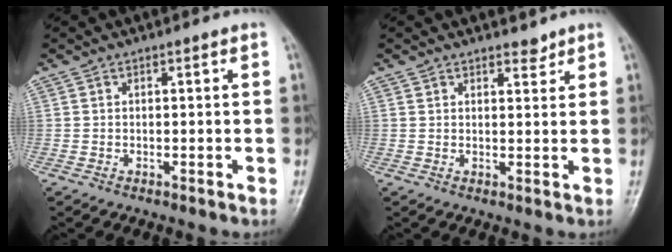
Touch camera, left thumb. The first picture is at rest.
{"total": 2.1, "force": [1.8, 0.9, 0.5], "torque": [0.008, -0.014, 0.024]}